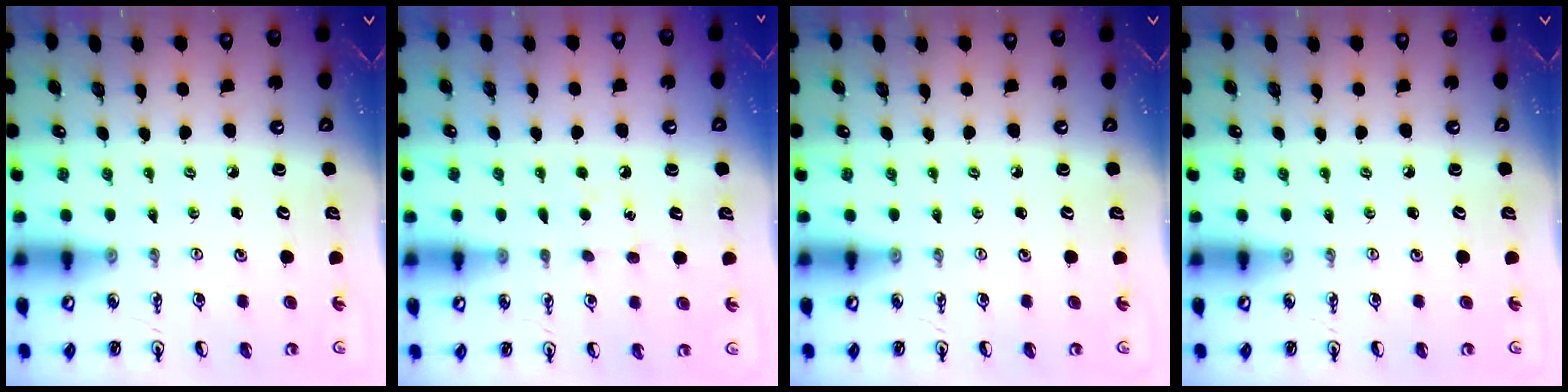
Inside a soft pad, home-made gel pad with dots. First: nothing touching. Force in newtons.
{"total": 5.6, "press": 5.6, "slide": 0.6}
{"total": 0.0}
{"total": 0.0}